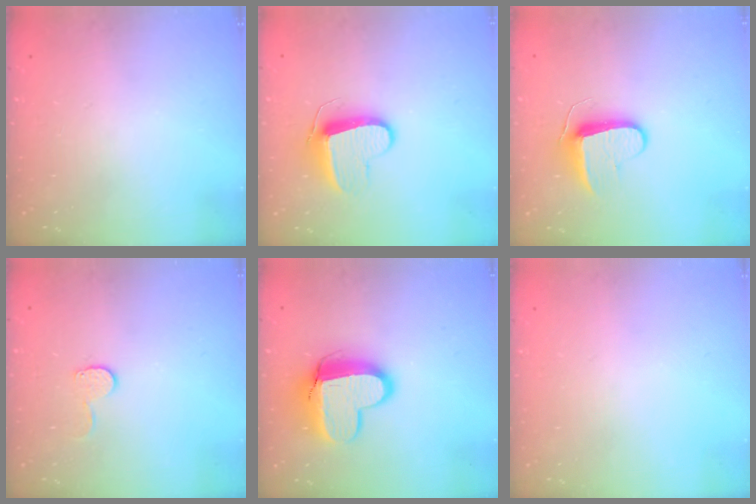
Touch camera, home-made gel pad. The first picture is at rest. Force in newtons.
{"total": 9.5, "press": 9.5, "slide": 0.4}
{"total": 8.6, "press": 8.6, "slide": 0.5}
{"total": 7.1, "press": 7.1, "slide": 0.4}
{"total": 12.3, "press": 12.2, "slide": 1.3}
{"total": 0.0}